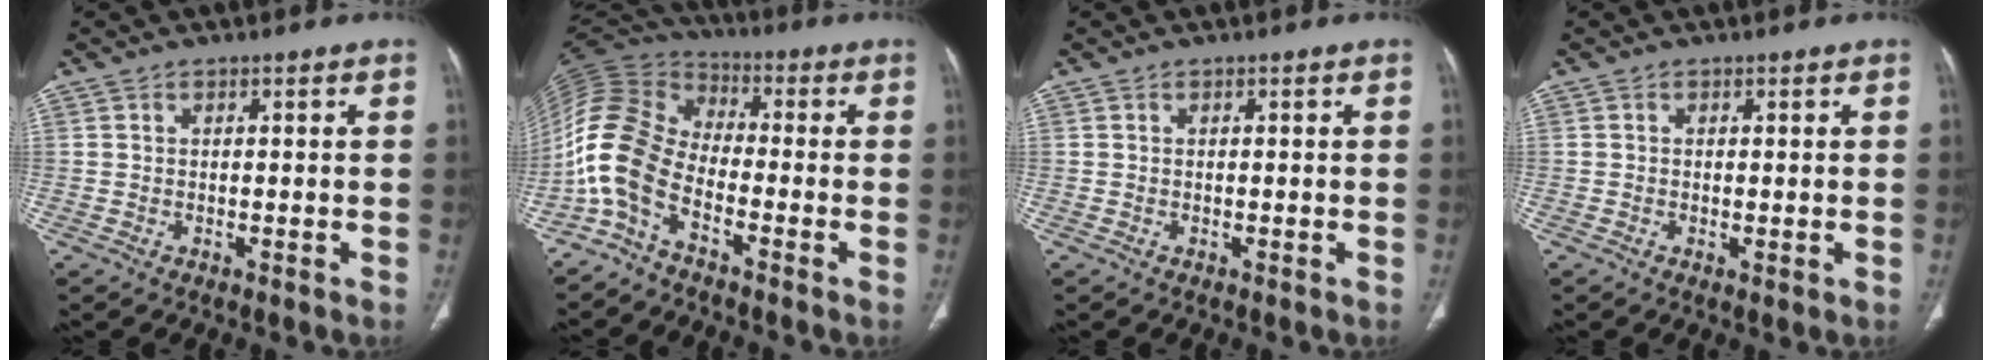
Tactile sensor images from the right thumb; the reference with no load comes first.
{"total": 12.6, "force": [-5.4, 7.3, 8.7], "torque": [-0.188, 0.061, -0.123]}
{"total": 0.0}
{"total": 0.9, "force": [-0.1, 0.3, 0.8], "torque": [-0.018, -0.004, -0.001]}